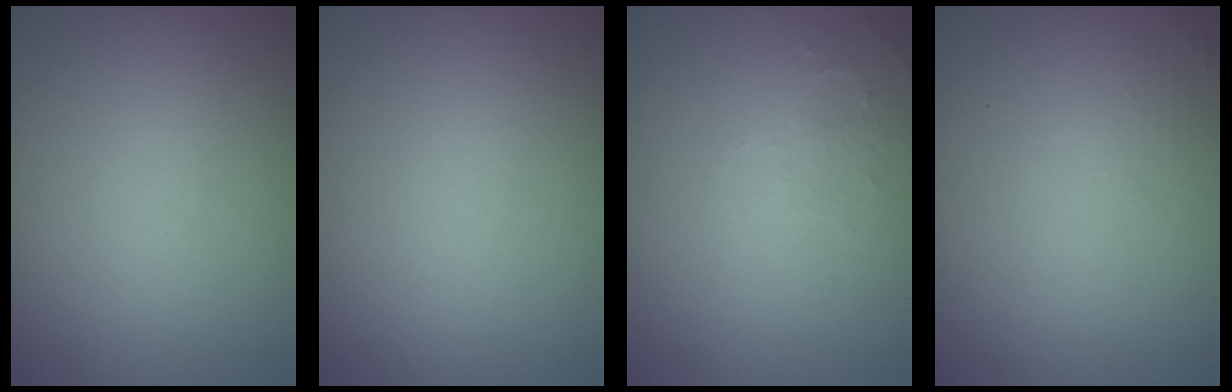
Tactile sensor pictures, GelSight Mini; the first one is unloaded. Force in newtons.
{"total": 0.0}
{"total": 1.6, "press": 1.5, "slide": 0.4}
{"total": 0.7, "press": 0.6, "slide": 0.1}